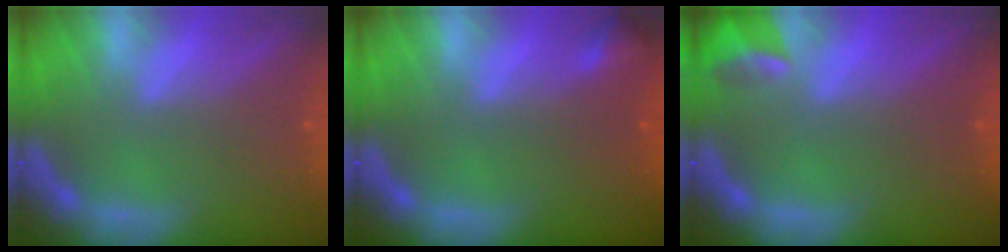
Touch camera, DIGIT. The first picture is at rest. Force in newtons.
{"total": 1.4}
{"total": 2.9}